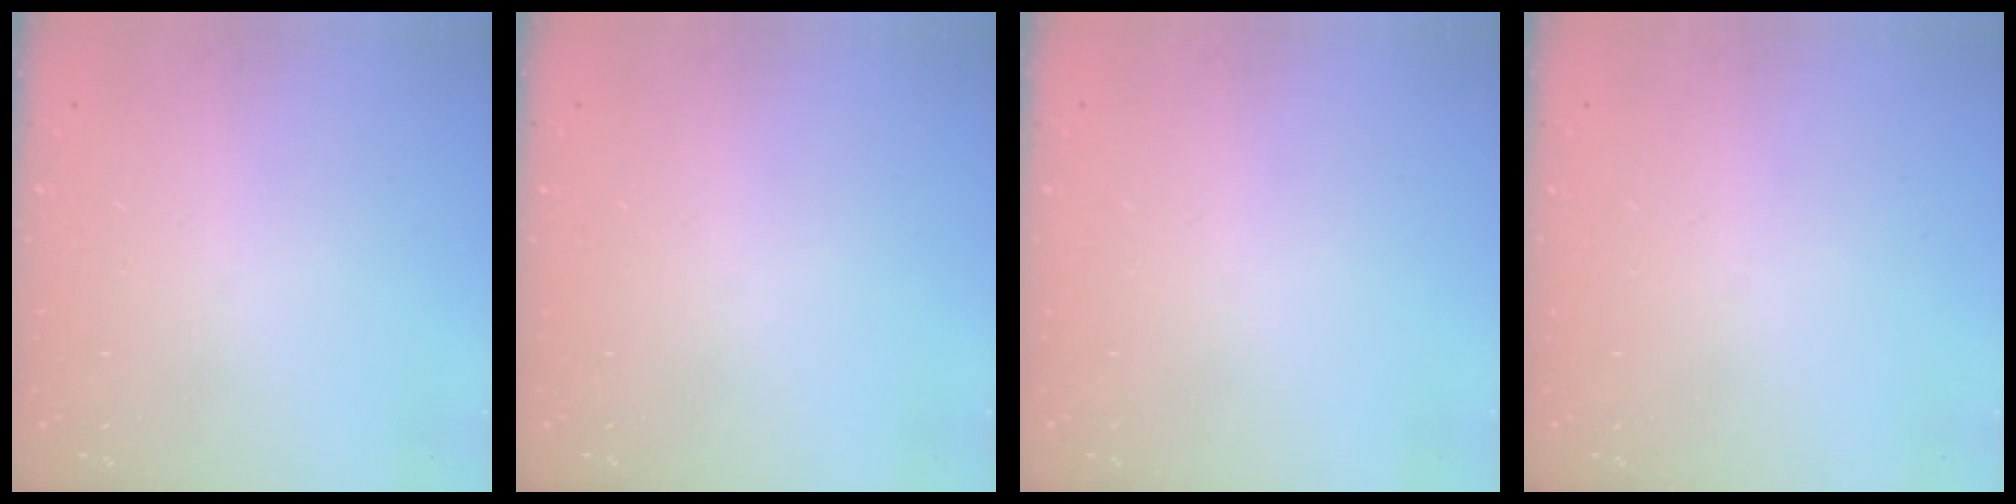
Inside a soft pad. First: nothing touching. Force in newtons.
{"total": 0.0}
{"total": 0.0}
{"total": 0.0}